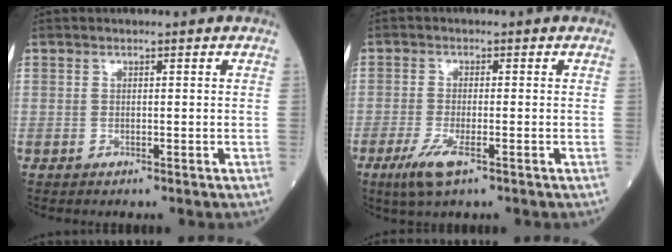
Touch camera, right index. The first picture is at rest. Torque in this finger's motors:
{"motor_torque": [0.57, -0.24, 0.16, 0.07]}